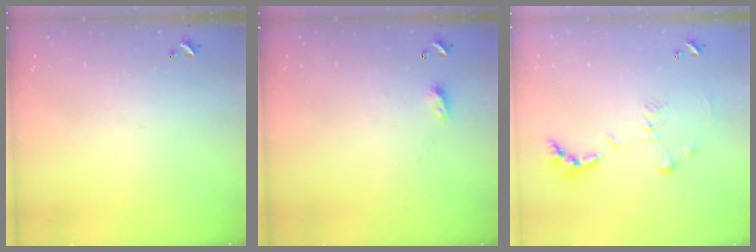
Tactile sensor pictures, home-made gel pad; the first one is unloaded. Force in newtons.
{"total": 4.0, "press": 4.0, "slide": 0.5}
{"total": 1.1, "press": 1.0, "slide": 0.4}